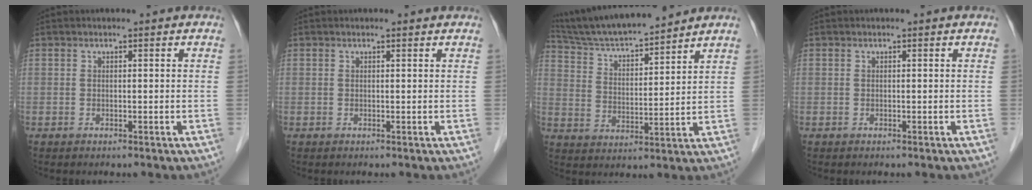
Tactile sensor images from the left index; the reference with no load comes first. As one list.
[{"total": 0.8, "force": [0.8, 0.0, 0.2], "torque": [-0.013, 0.004, 0.008]}, {"total": 14.5, "force": [13.3, 1.1, 5.6], "torque": [-0.102, 0.011, 0.232]}, {"total": 0.0}]